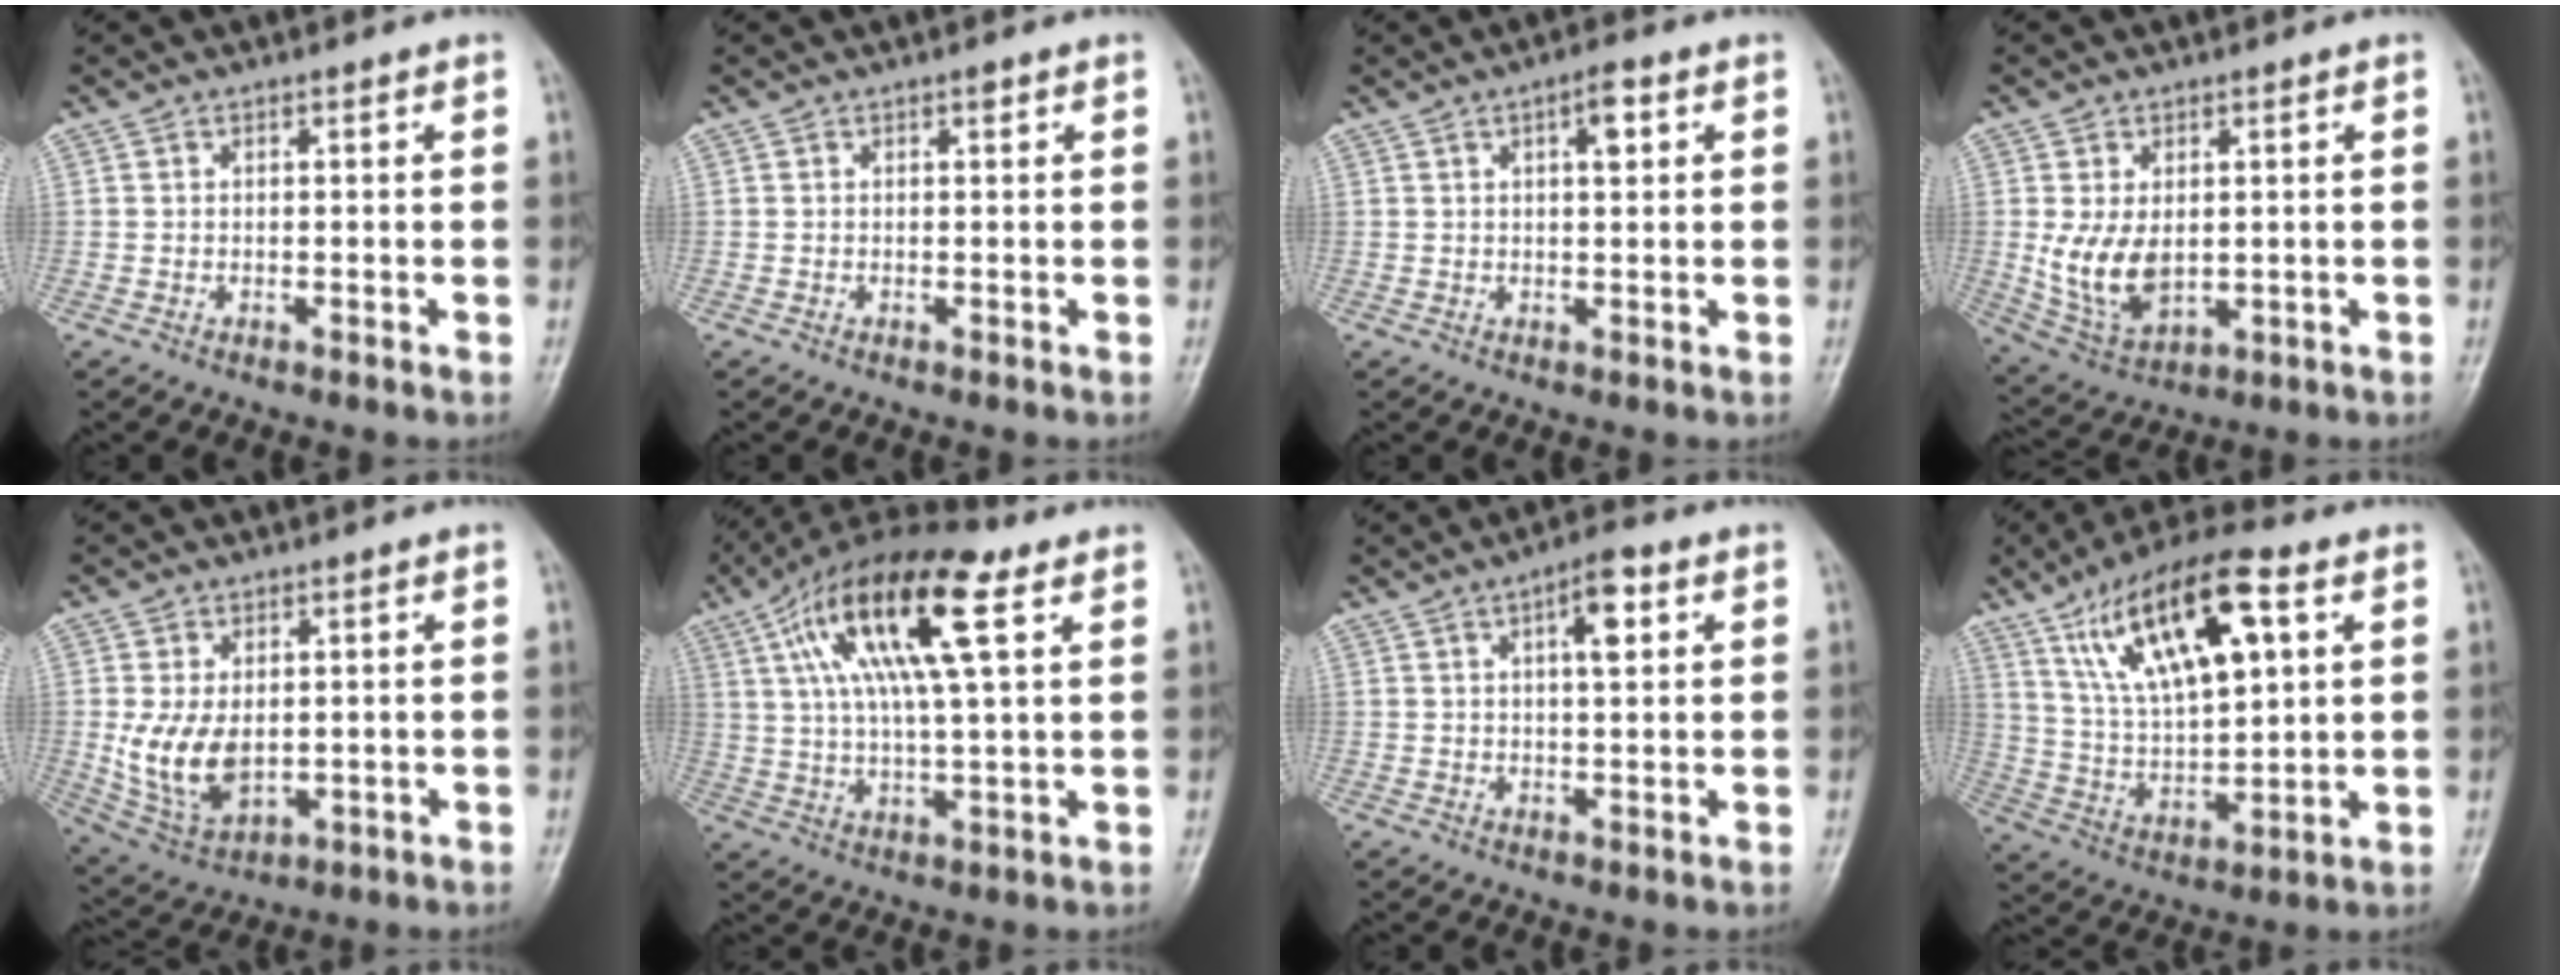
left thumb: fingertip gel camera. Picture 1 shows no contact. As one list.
[{"total": 0.6, "force": [0.3, 0.3, 0.4], "torque": [-0.004, -0.001, 0.004]}, {"total": 3.8, "force": [1.4, 1.5, 3.2], "torque": [-0.043, 0.001, 0.019]}, {"total": 9.3, "force": [0.3, 5.9, 7.1], "torque": [-0.126, -0.012, 0.024]}, {"total": 10.2, "force": [0.0, 6.5, 7.9], "torque": [-0.142, -0.010, 0.019]}, {"total": 19.6, "force": [7.9, 5.8, 17.0], "torque": [-0.313, 0.007, 0.136]}, {"total": 6.0, "force": [2.2, 2.2, 5.1], "torque": [-0.069, 0.002, 0.030]}, {"total": 19.2, "force": [8.2, 7.5, 15.6], "torque": [-0.256, -0.012, 0.150]}]